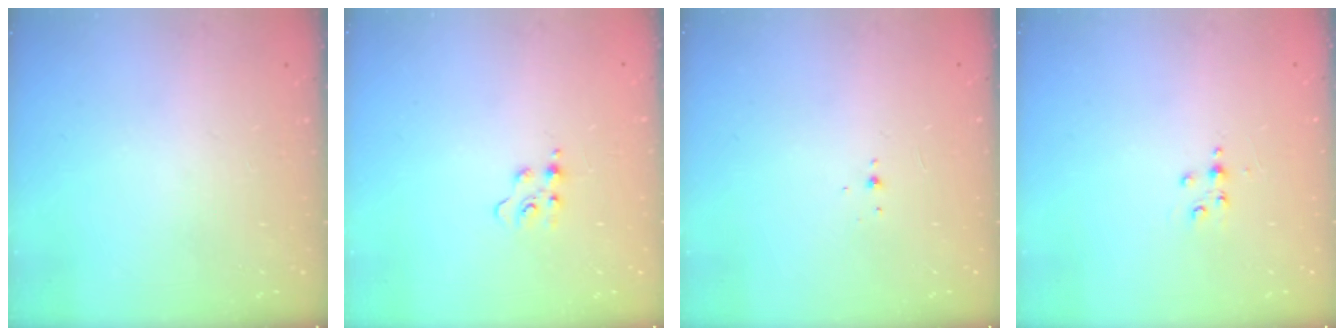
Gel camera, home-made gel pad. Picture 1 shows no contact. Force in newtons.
{"total": 4.4, "press": 4.3, "slide": 0.4}
{"total": 2.0, "press": 1.9, "slide": 0.8}
{"total": 4.1, "press": 4.0, "slide": 0.5}